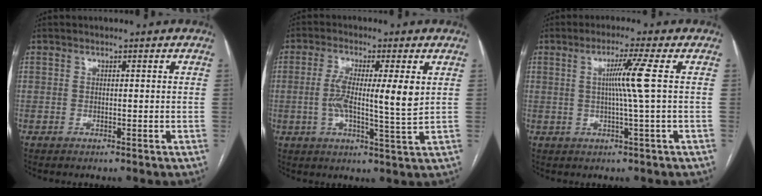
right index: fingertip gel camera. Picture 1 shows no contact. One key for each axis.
{"total": 9.1, "fx": 0.9, "fy": 0.8, "fz": 9.0, "tx": -0.167, "ty": 0.000, "tz": 0.012}
{"total": 5.5, "fx": 0.7, "fy": -1.9, "fz": 5.1, "tx": -0.095, "ty": -0.001, "tz": 0.015}